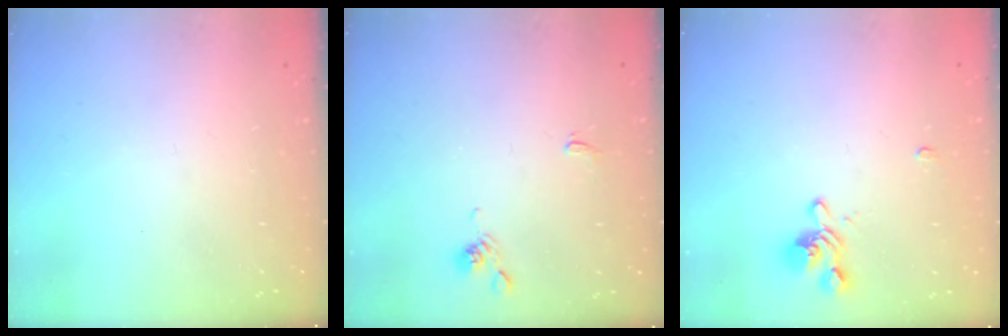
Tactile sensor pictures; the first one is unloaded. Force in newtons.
{"total": 1.1, "press": 1.0, "slide": 0.4}
{"total": 2.9, "press": 2.7, "slide": 1.0}